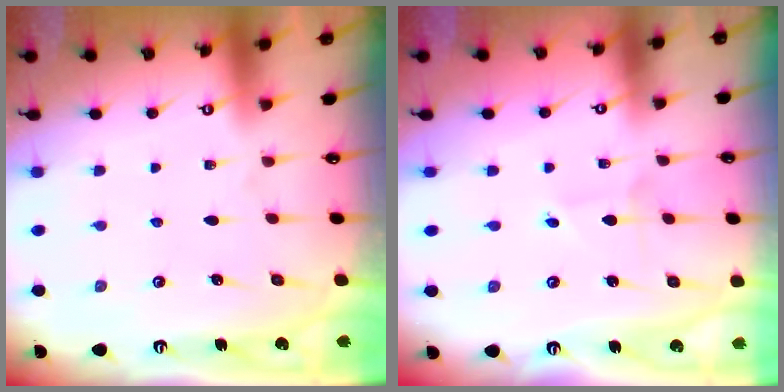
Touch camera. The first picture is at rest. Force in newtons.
{"total": 1.4, "press": 1.4, "slide": 0.1}